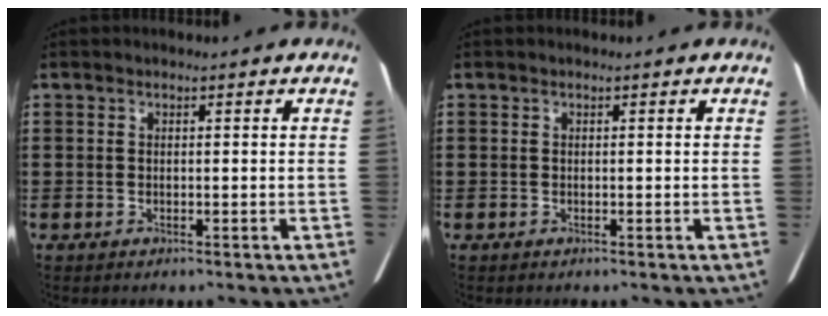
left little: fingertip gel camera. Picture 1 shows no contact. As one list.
[{"total": 0.0}]